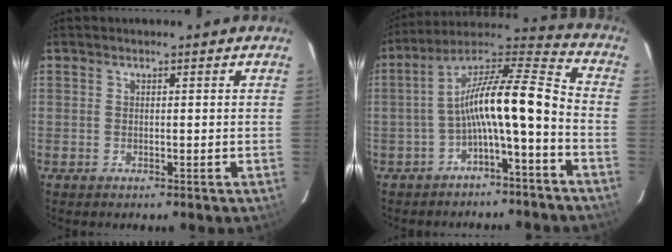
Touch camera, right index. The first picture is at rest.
{"total": 13.8, "force": [-4.6, 2.1, 12.8], "torque": [-0.240, 0.022, -0.085]}